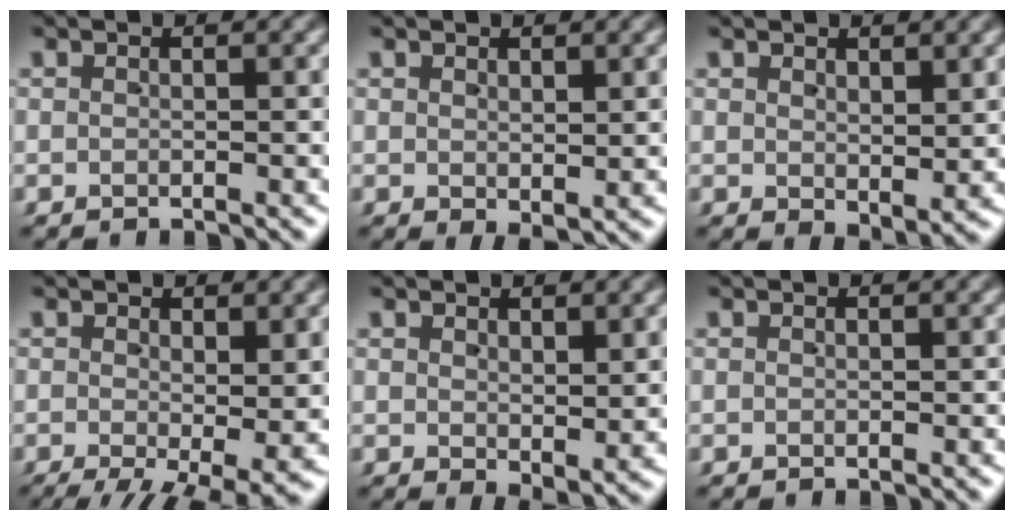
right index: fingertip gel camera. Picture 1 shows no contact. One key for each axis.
{"total": 1.4, "fx": 0.5, "fy": 0.6, "fz": 1.1, "tx": -0.013, "ty": -0.007, "tz": 0.017}
{"total": 1.9, "fx": 0.6, "fy": 0.9, "fz": 1.5, "tx": -0.019, "ty": -0.012, "tz": 0.021}
{"total": 6.1, "fx": -3.3, "fy": 2.3, "fz": 4.6, "tx": -0.063, "ty": -0.036, "tz": -0.030}
{"total": 2.0, "fx": 0.6, "fy": 0.9, "fz": 1.7, "tx": -0.020, "ty": -0.013, "tz": 0.020}
{"total": 0.0}